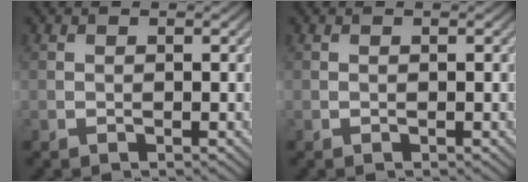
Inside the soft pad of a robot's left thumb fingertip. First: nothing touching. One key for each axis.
{"total": 0.0}